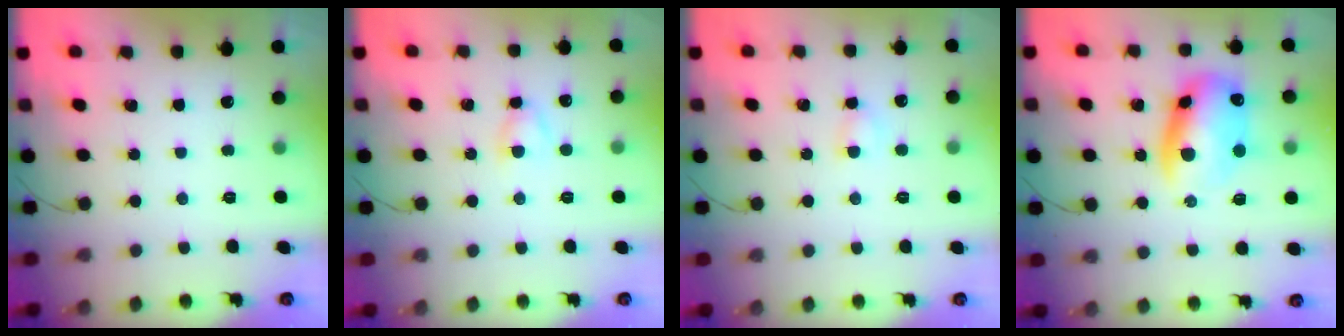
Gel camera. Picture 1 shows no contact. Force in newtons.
{"total": 3.4, "press": 3.3, "slide": 0.7}
{"total": 3.1, "press": 2.9, "slide": 1.0}
{"total": 12.7, "press": 12.5, "slide": 2.5}